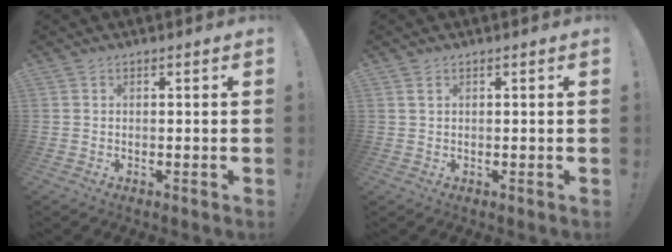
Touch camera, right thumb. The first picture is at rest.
{"total": 1.3, "force": [0.8, 0.3, 1.1], "torque": [-0.028, 0.003, 0.015]}